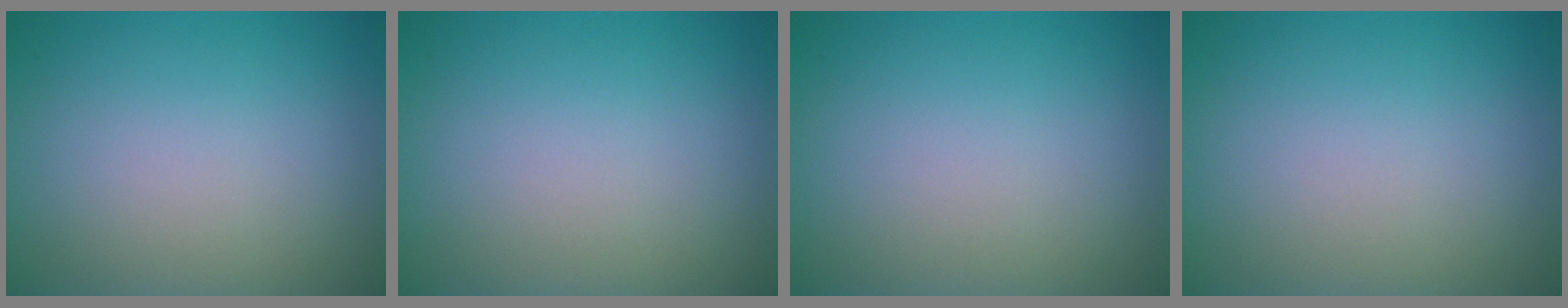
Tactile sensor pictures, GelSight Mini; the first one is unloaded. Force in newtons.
{"total": 0.0}
{"total": 0.0}
{"total": 0.0}